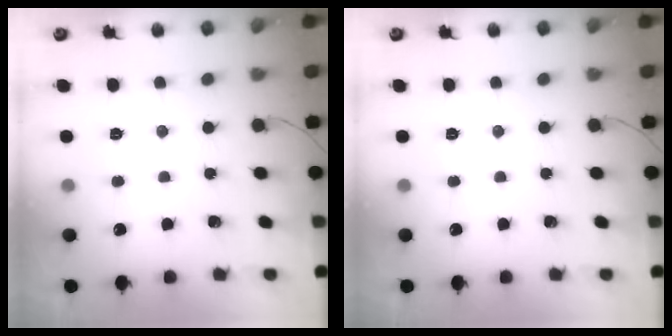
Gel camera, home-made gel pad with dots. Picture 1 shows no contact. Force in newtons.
{"total": 0.0}